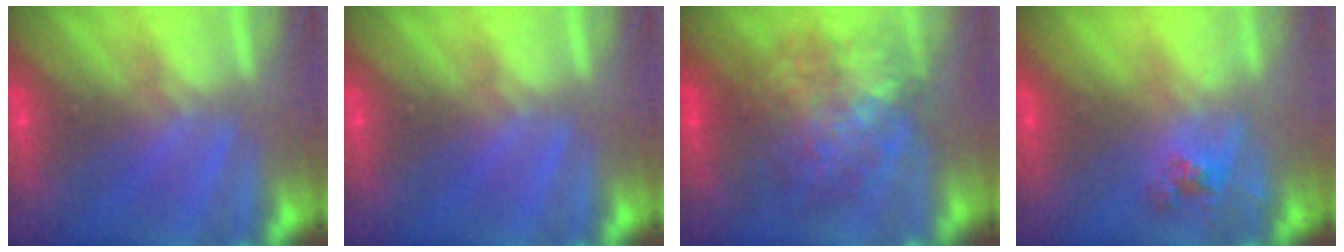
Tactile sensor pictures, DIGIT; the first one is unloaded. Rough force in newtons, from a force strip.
{"total": 0.0}
{"total": 7.3}
{"total": 2.6}